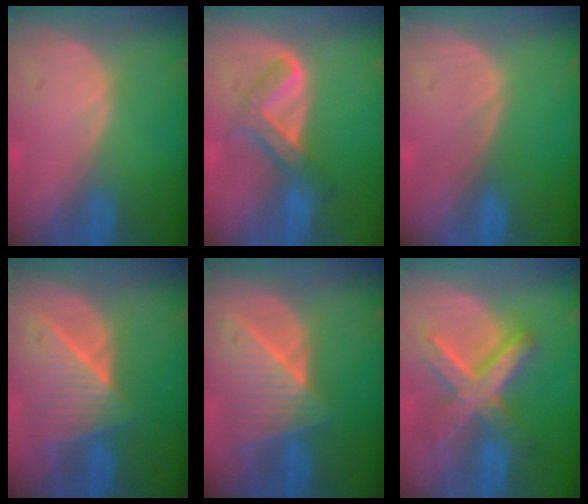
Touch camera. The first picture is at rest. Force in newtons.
{"total": 6.2, "press": 5.4, "slide": 3.1}
{"total": 0.0}
{"total": 8.3, "press": 7.5, "slide": 3.5}
{"total": 8.3, "press": 7.5, "slide": 3.5}
{"total": 8.9, "press": 8.9, "slide": 0.7}